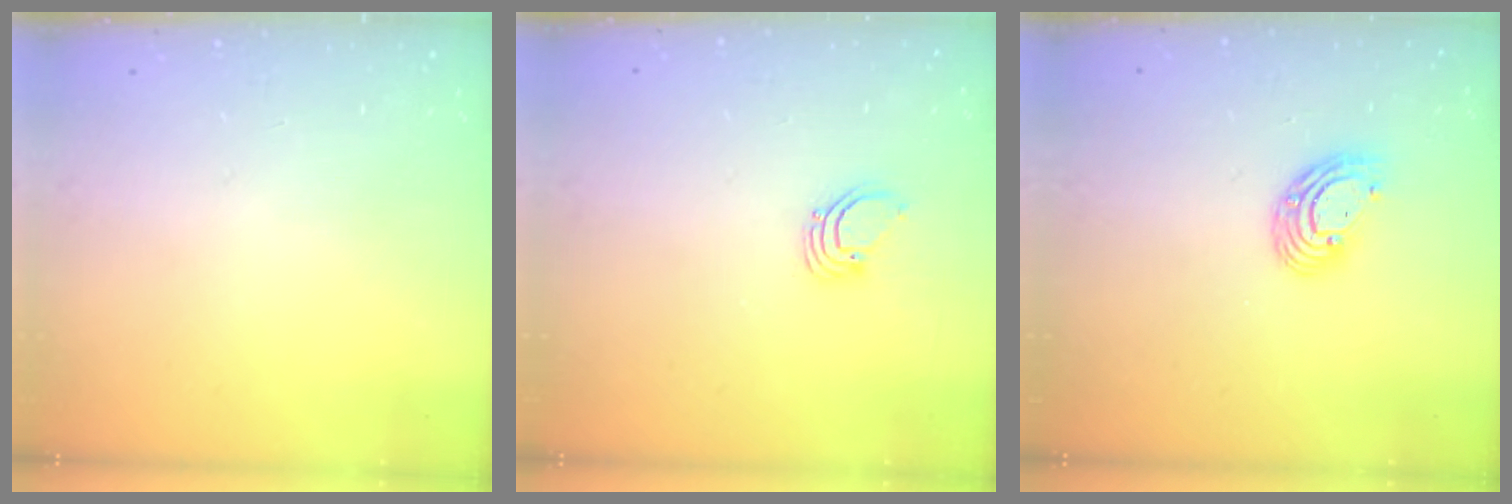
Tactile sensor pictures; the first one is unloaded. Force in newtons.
{"total": 2.7, "press": 2.7, "slide": 0.1}
{"total": 8.4, "press": 8.3, "slide": 1.1}